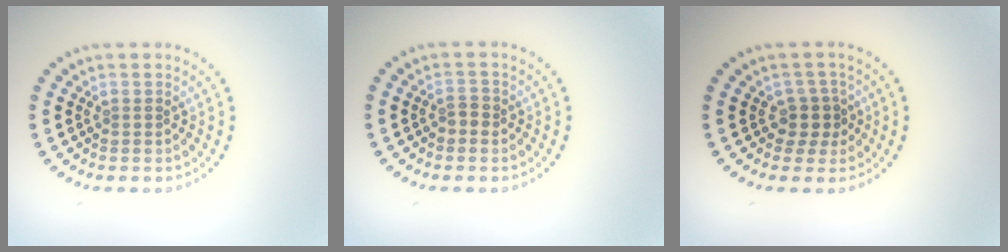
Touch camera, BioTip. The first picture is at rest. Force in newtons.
{"total": 1.2, "press": 1.1, "slide": 0.4}
{"total": 2.2, "press": 1.7, "slide": 1.4}